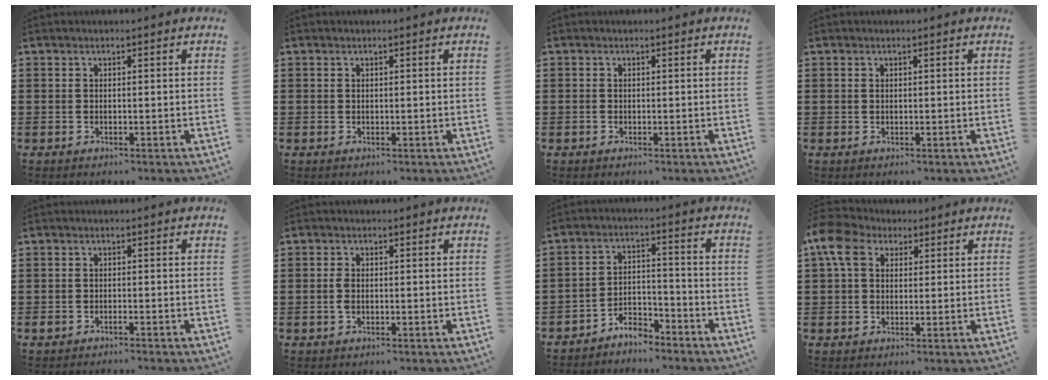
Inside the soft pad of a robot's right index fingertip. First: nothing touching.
{"total": 0.0}
{"total": 0.5, "force": [-0.2, 0.5, 0.0], "torque": [-0.001, 0.005, -0.007]}
{"total": 0.0}
{"total": 1.2, "force": [-1.2, 0.1, 0.3], "torque": [-0.008, -0.004, -0.023]}
{"total": 1.9, "force": [-0.3, 1.0, 1.6], "torque": [-0.039, -0.001, -0.009]}
{"total": 4.7, "force": [-4.5, 1.2, 0.8], "torque": [-0.017, 0.012, -0.091]}
{"total": 6.9, "force": [2.8, 5.1, 3.5], "torque": [-0.104, 0.016, 0.051]}